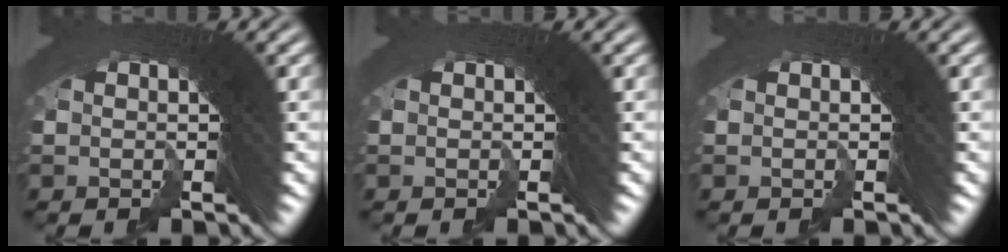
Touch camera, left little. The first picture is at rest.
{"total": 0.0}
{"total": 0.0}